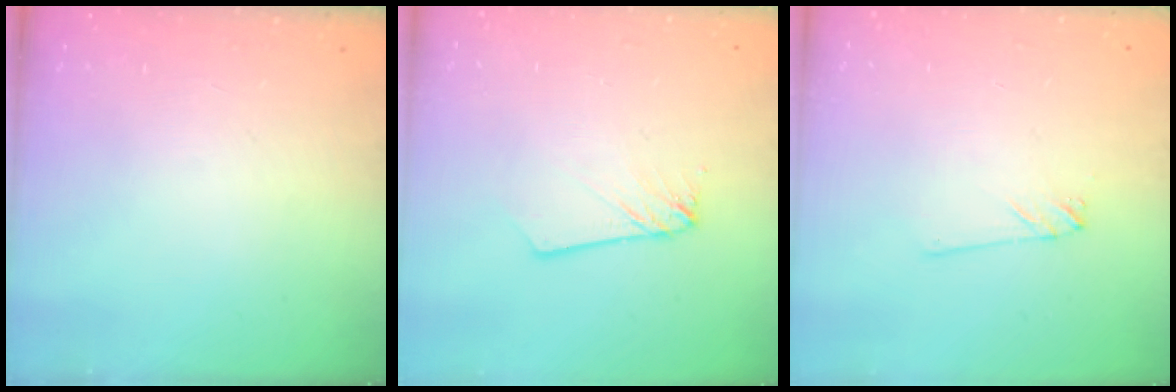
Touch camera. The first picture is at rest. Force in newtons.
{"total": 2.0, "press": 2.0, "slide": 0.1}
{"total": 1.2, "press": 1.2, "slide": 0.1}